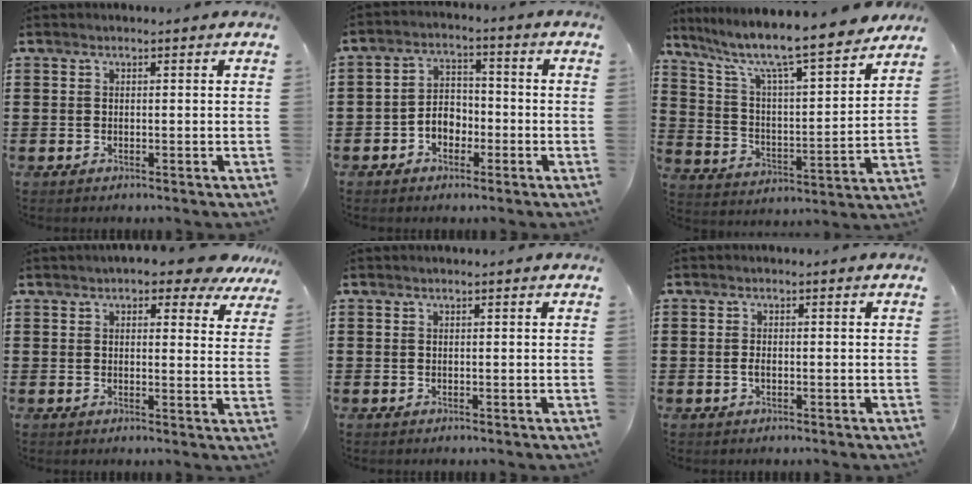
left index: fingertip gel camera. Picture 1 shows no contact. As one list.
[{"total": 4.1, "force": [-2.2, 2.9, 1.8], "torque": [-0.038, 0.011, -0.045]}, {"total": 8.6, "force": [7.3, 0.7, 4.5], "torque": [-0.119, -0.057, 0.116]}, {"total": 4.7, "force": [4.1, 1.3, 2.1], "torque": [-0.039, -0.012, 0.069]}, {"total": 0.0}, {"total": 1.0, "force": [-0.3, 0.5, 0.8], "torque": [-0.025, -0.003, -0.009]}]